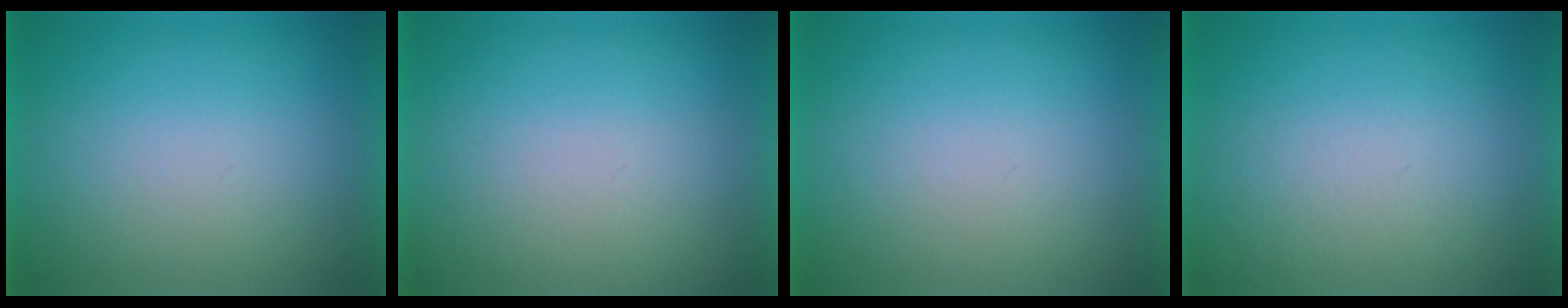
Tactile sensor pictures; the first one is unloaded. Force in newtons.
{"total": 1.9}
{"total": 1.0}
{"total": 3.2}